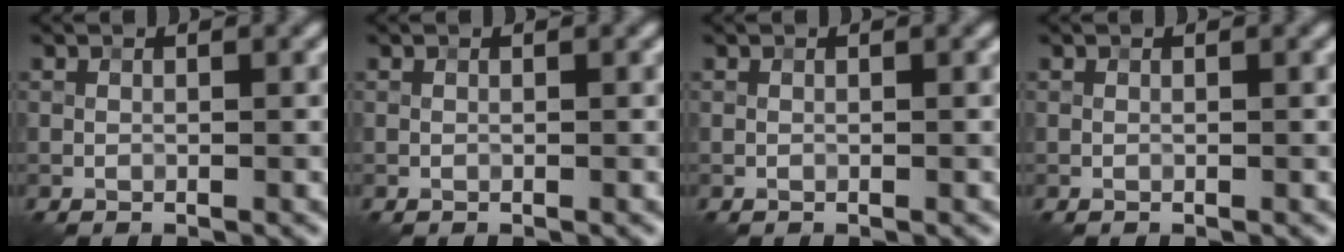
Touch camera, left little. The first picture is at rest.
{"total": 0.0}
{"total": 0.0}
{"total": 0.0}